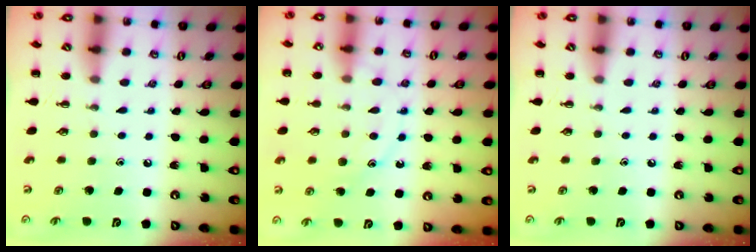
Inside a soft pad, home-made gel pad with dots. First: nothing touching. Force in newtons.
{"total": 11.9, "press": 11.9, "slide": 0.4}
{"total": 0.0}